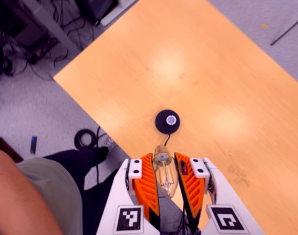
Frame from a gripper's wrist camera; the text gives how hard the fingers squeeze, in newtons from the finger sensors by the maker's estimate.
{"total": 19.7, "left": 21.2, "right": 18.1}